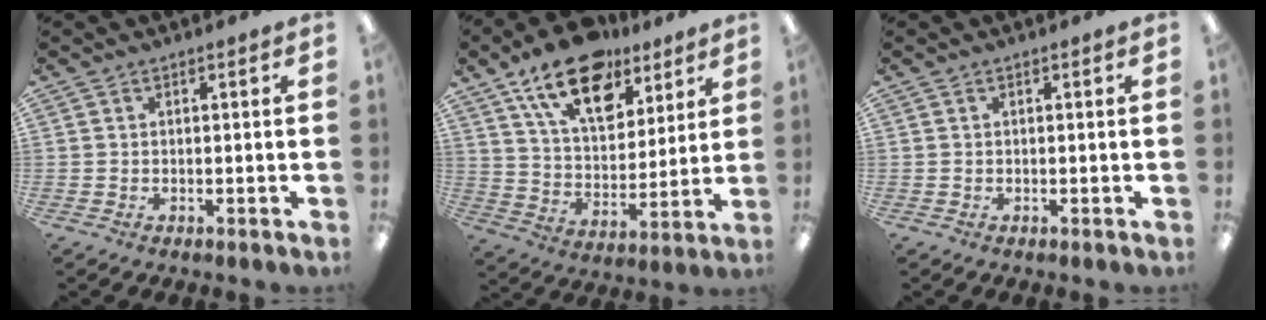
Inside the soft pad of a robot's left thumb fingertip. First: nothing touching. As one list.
[{"total": 18.7, "force": [12.2, 10.0, 10.1], "torque": [-0.155, -0.064, 0.213]}, {"total": 0.0}]